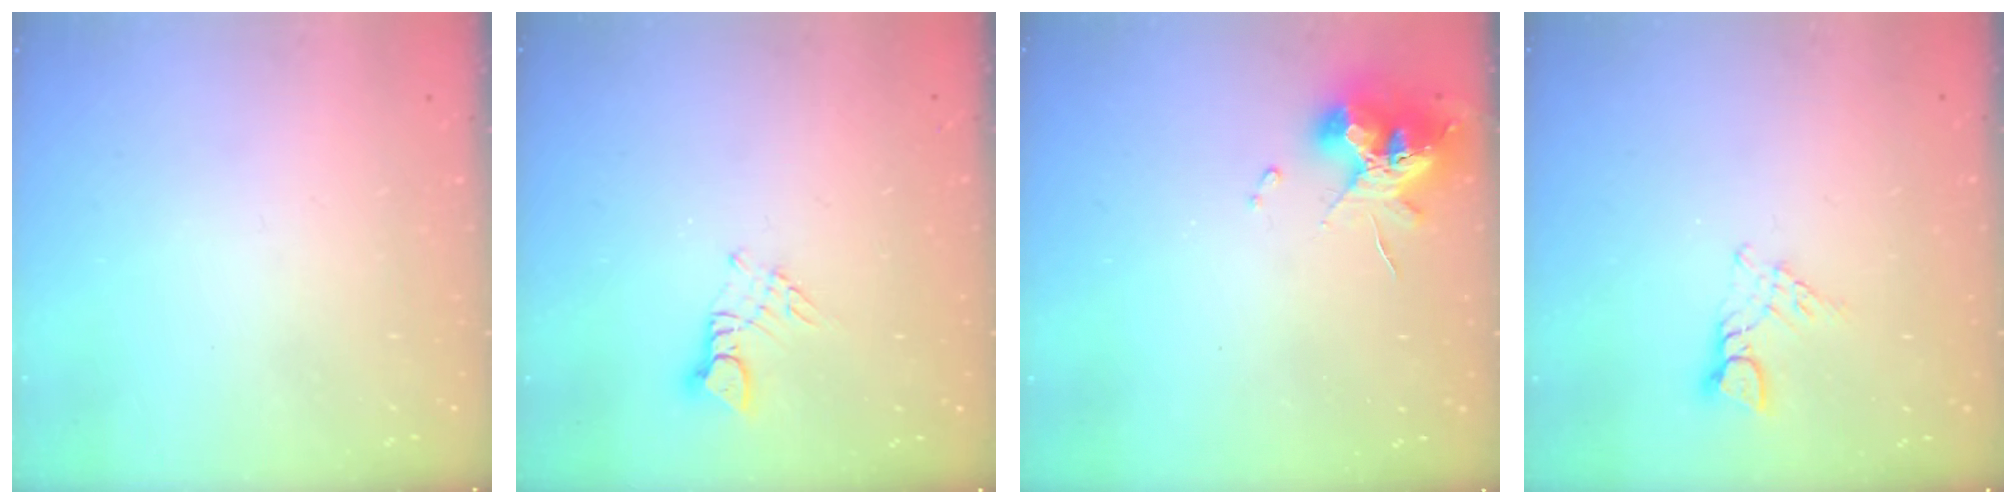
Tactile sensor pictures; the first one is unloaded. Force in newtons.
{"total": 3.5, "press": 3.5, "slide": 0.2}
{"total": 10.8, "press": 10.7, "slide": 1.4}
{"total": 3.3, "press": 3.2, "slide": 0.4}